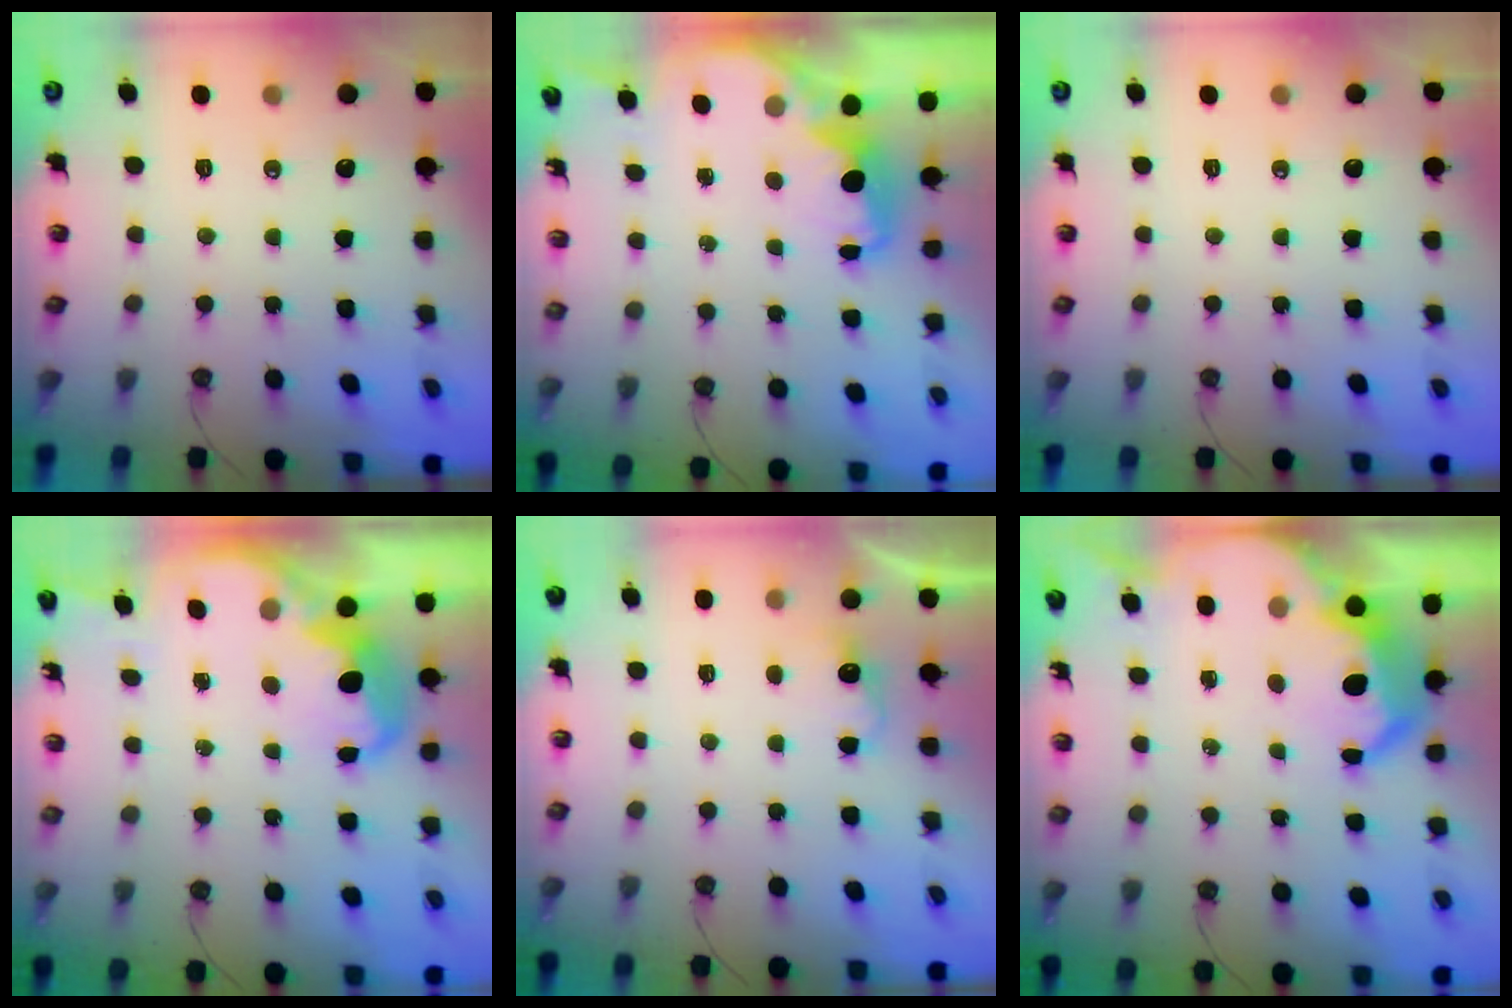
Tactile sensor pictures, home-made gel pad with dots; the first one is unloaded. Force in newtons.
{"total": 2.4, "press": 2.3, "slide": 0.8}
{"total": 0.0}
{"total": 4.2, "press": 4.1, "slide": 0.8}
{"total": 2.8, "press": 2.7, "slide": 0.8}
{"total": 7.8, "press": 7.7, "slide": 0.4}